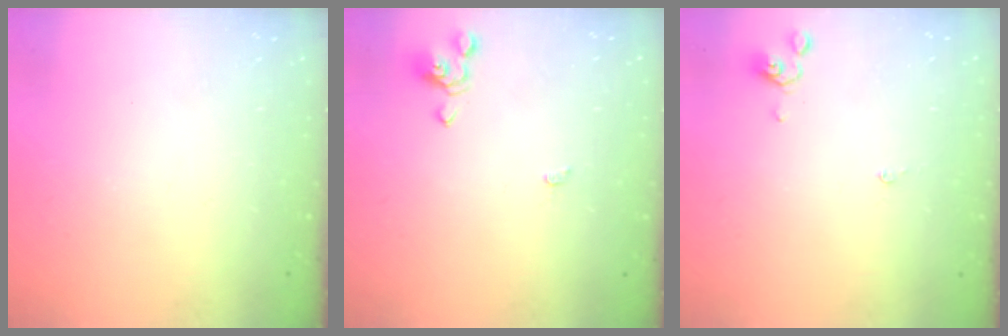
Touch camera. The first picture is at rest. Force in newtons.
{"total": 0.6, "press": 0.6, "slide": 0.2}
{"total": 0.0}